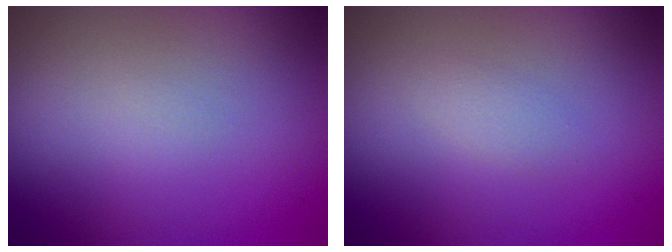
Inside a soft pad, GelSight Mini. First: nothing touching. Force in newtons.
{"total": 1.1, "press": 1.1, "slide": 0.0}